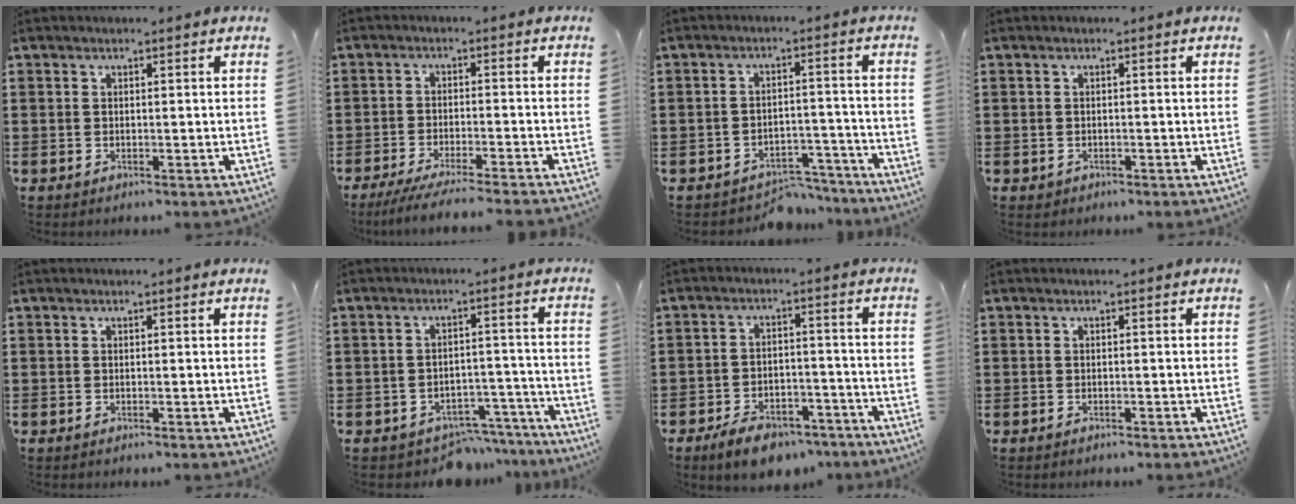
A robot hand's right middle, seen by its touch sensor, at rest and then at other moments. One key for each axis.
{"total": 4.1, "fx": -3.7, "fy": -0.4, "fz": 1.8, "tx": -0.034, "ty": -0.013, "tz": -0.071}
{"total": 4.4, "fx": -4.2, "fy": 1.1, "fz": 0.4, "tx": -0.008, "ty": 0.012, "tz": -0.086}
{"total": 0.0}
{"total": 0.0}
{"total": 4.5, "fx": -4.3, "fy": 1.3, "fz": 0.5, "tx": -0.010, "ty": 0.012, "tz": -0.087}
{"total": 5.6, "fx": -4.9, "fy": 1.9, "fz": 1.9, "tx": -0.041, "ty": 0.010, "tz": -0.097}
{"total": 0.0}